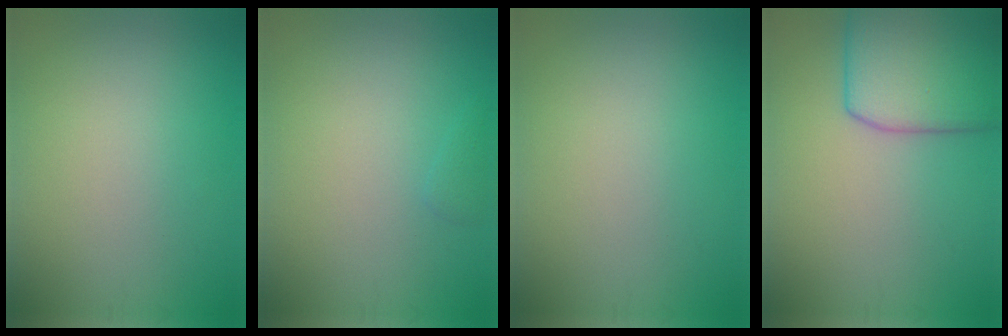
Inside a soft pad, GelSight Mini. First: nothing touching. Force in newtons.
{"total": 0.7, "press": 0.7, "slide": 0.1}
{"total": 0.0}
{"total": 7.8, "press": 7.8, "slide": 0.4}